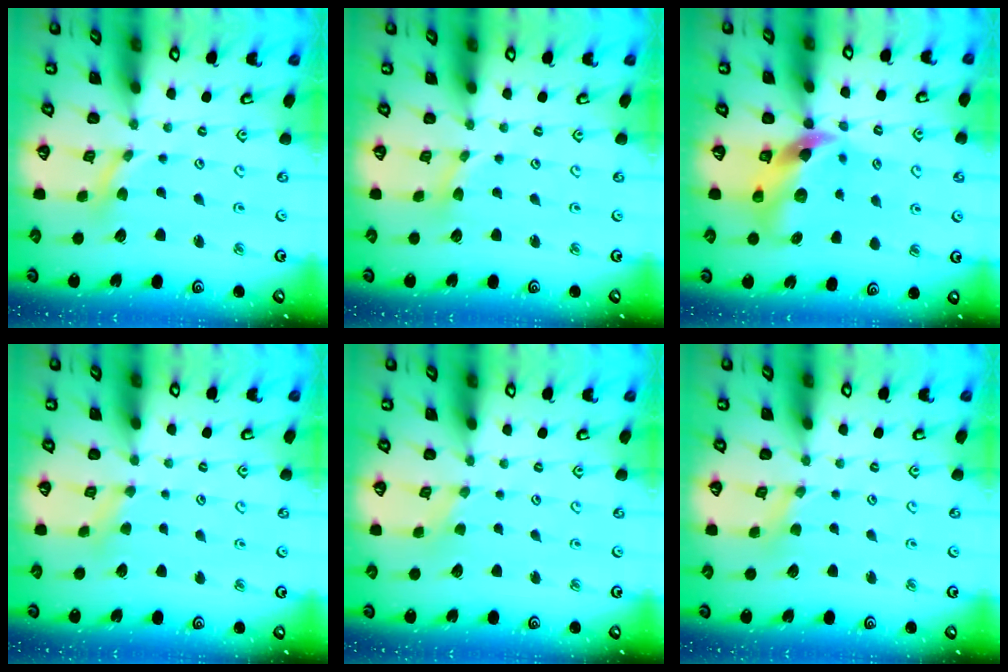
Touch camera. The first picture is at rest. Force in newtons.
{"total": 1.1, "press": 1.1, "slide": 0.1}
{"total": 12.0, "press": 11.8, "slide": 1.9}
{"total": 4.4, "press": 4.3, "slide": 0.5}
{"total": 0.0}
{"total": 1.7, "press": 1.7, "slide": 0.2}